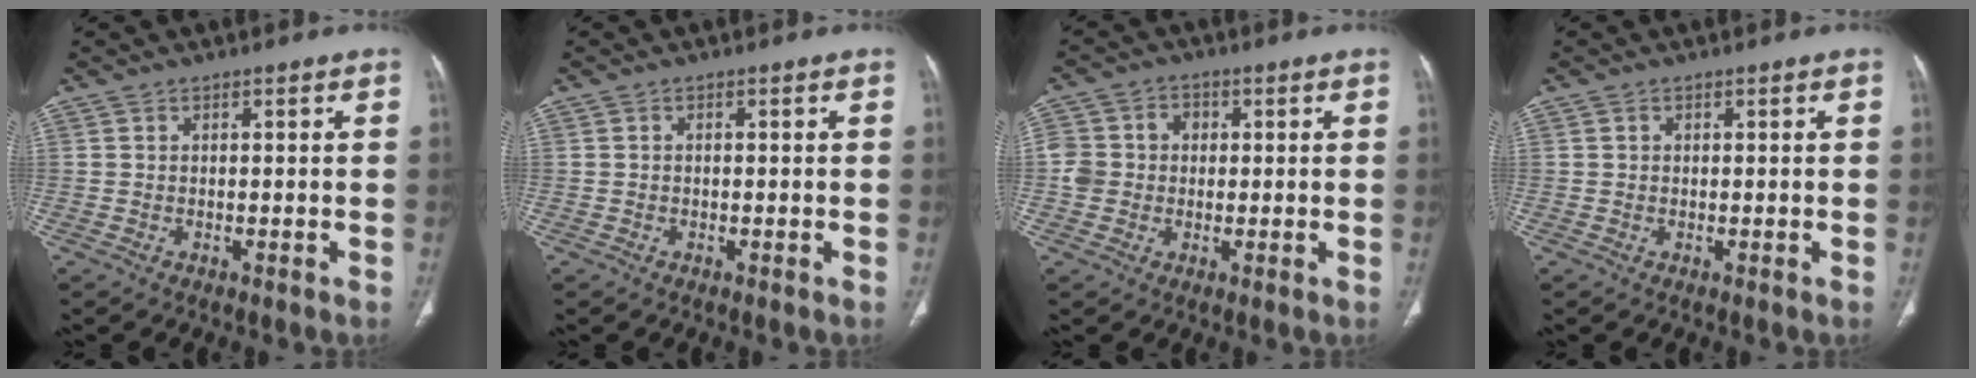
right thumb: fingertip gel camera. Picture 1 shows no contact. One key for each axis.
{"total": 0.0}
{"total": 6.7, "fx": 0.2, "fy": 6.1, "fz": 2.7, "tx": -0.036, "ty": 0.019, "tz": 0.000}
{"total": 0.6, "fx": 0.1, "fy": 0.5, "fz": 0.2, "tx": 0.001, "ty": 0.002, "tz": 0.003}